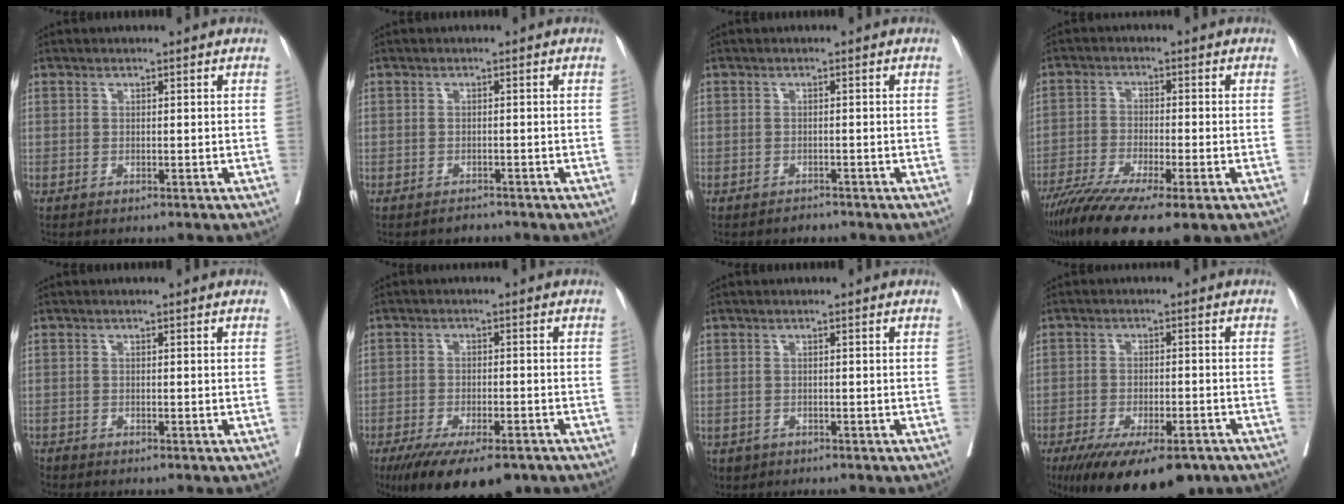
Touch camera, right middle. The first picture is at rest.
{"total": 0.8, "force": [-0.7, 0.2, -0.3], "torque": [0.004, -0.002, -0.014]}
{"total": 0.8, "force": [-0.7, 0.2, -0.2], "torque": [0.002, 0.000, -0.015]}
{"total": 14.8, "force": [-10.6, 3.0, 9.9], "torque": [-0.177, -0.033, -0.175]}
{"total": 1.4, "force": [-1.3, 0.5, 0.2], "torque": [-0.008, -0.005, -0.026]}
{"total": 13.1, "force": [-9.5, 3.9, 8.2], "torque": [-0.124, -0.018, -0.146]}
{"total": 2.8, "force": [-1.8, 2.1, 0.4], "torque": [-0.004, 0.001, -0.029]}
{"total": 15.0, "force": [-10.9, 4.4, 9.4], "torque": [-0.140, -0.025, -0.161]}